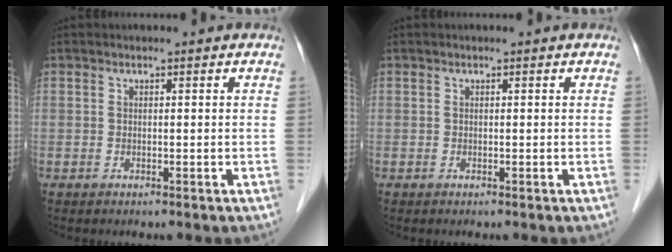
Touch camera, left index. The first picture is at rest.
{"total": 0.0}